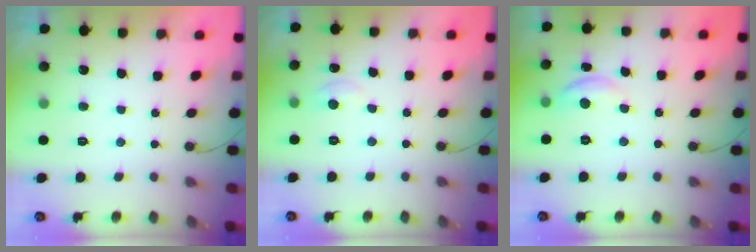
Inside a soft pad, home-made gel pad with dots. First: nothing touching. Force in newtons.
{"total": 5.5, "press": 5.4, "slide": 0.7}
{"total": 5.5, "press": 5.5, "slide": 0.7}